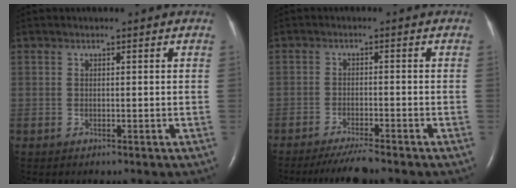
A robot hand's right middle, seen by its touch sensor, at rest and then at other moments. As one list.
[{"total": 4.8, "force": [-4.2, -0.3, 2.2], "torque": [-0.042, -0.017, -0.073]}]